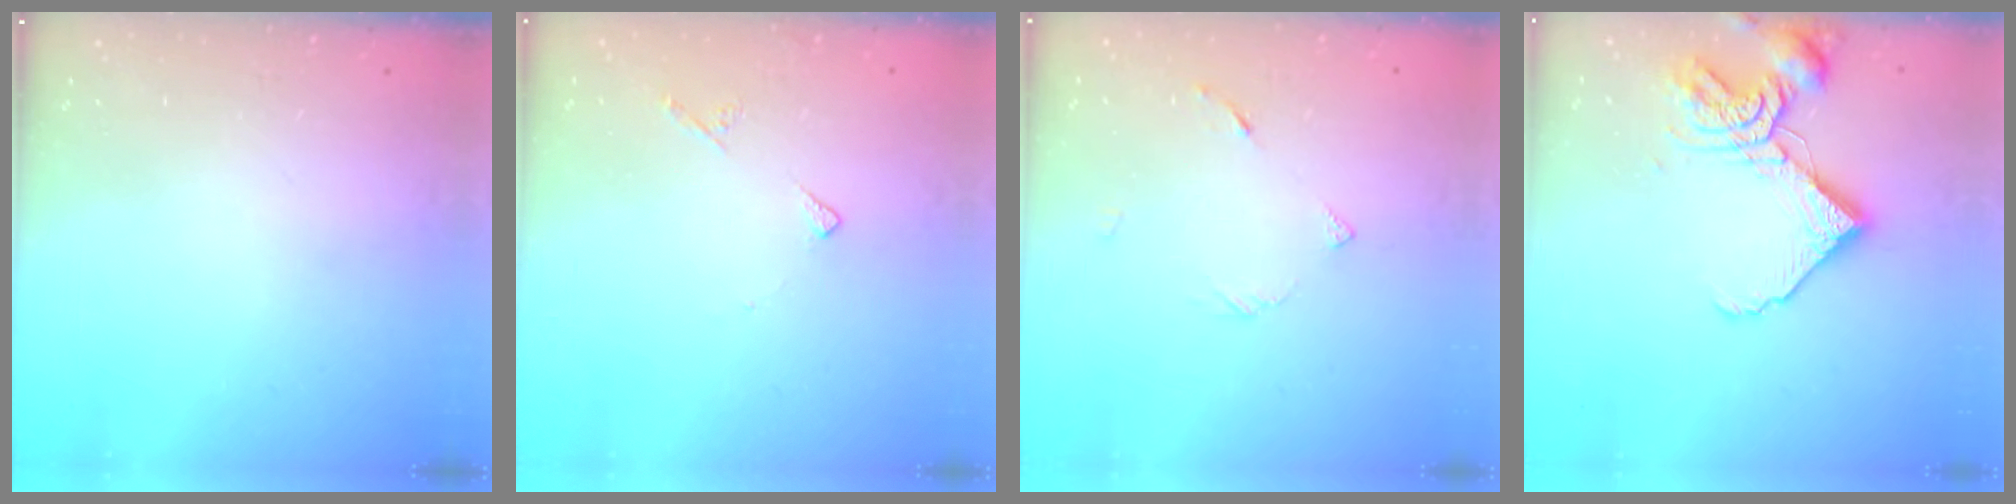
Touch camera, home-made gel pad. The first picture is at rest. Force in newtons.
{"total": 6.1, "press": 6.0, "slide": 0.6}
{"total": 3.3, "press": 3.3, "slide": 0.5}
{"total": 11.9, "press": 11.8, "slide": 1.4}